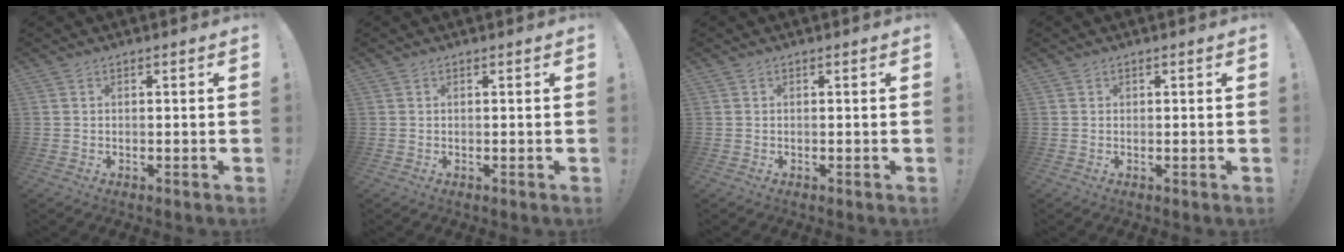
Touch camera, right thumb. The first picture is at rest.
{"total": 0.0}
{"total": 0.0}
{"total": 0.6, "force": [0.4, 0.5, -0.1], "torque": [0.005, 0.000, 0.007]}